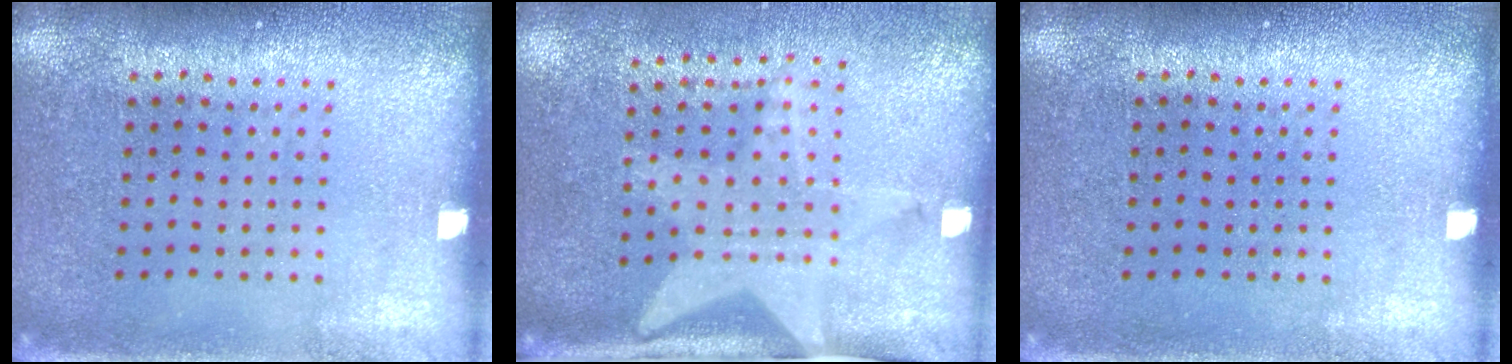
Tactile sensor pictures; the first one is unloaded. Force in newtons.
{"total": 2.1, "press": 1.5, "slide": 1.4}
{"total": 0.0}